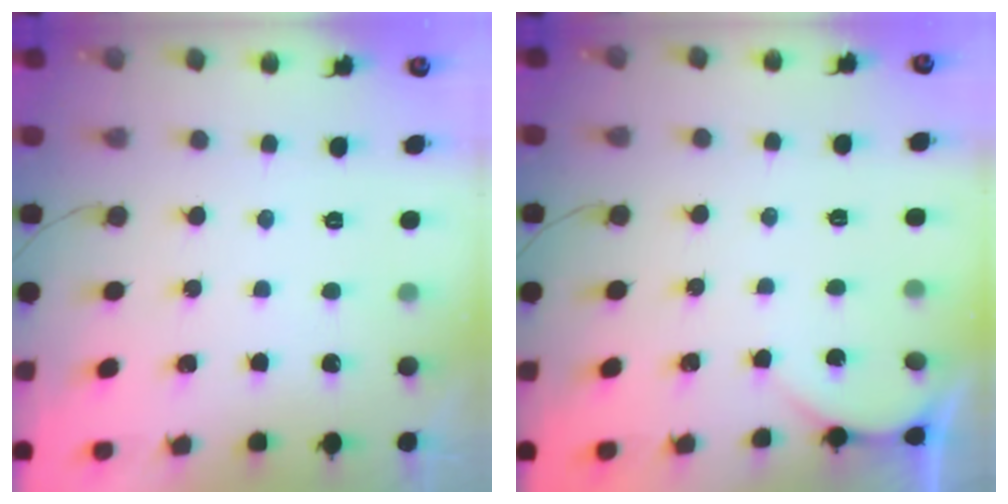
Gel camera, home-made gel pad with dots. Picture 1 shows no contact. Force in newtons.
{"total": 2.4, "press": 2.4, "slide": 0.3}